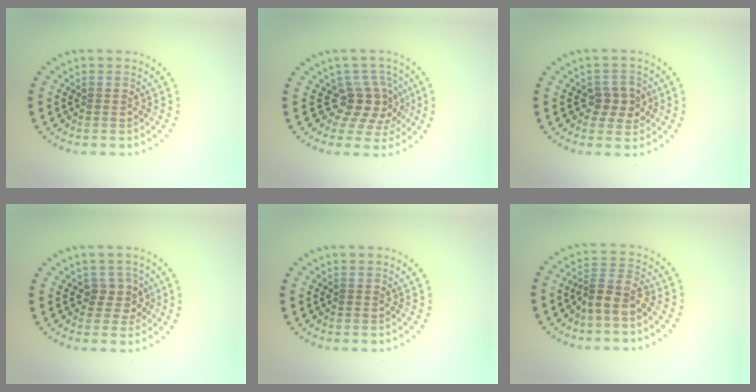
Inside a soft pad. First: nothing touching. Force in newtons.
{"total": 3.7, "press": 2.8, "slide": 2.5}
{"total": 2.5, "press": 2.4, "slide": 0.7}
{"total": 2.2, "press": 1.7, "slide": 1.5}
{"total": 0.0}
{"total": 3.0, "press": 2.2, "slide": 2.0}